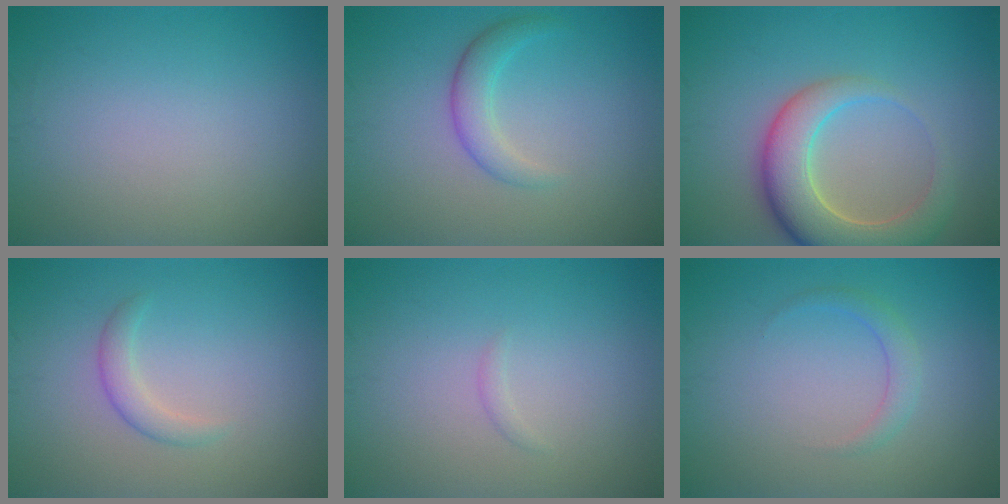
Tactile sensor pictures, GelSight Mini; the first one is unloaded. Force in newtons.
{"total": 2.5, "press": 2.5, "slide": 0.1}
{"total": 7.0, "press": 7.0, "slide": 0.7}
{"total": 1.6, "press": 1.6, "slide": 0.1}
{"total": 0.5, "press": 0.5, "slide": 0.0}
{"total": 1.5, "press": 1.5, "slide": 0.1}